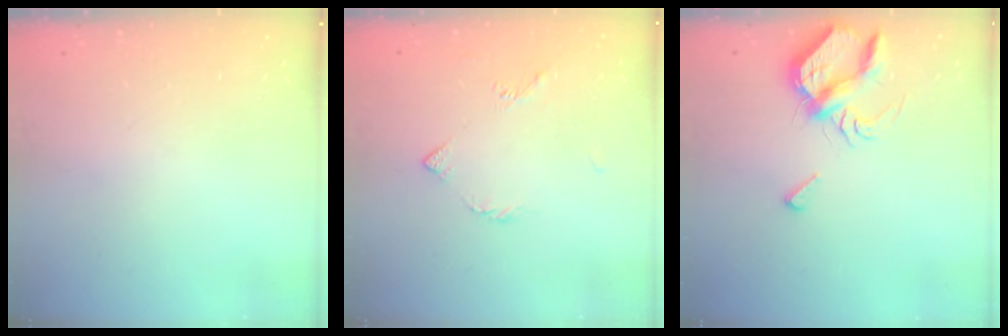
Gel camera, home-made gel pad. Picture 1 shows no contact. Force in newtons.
{"total": 3.6, "press": 3.5, "slide": 0.8}
{"total": 6.8, "press": 6.7, "slide": 0.9}